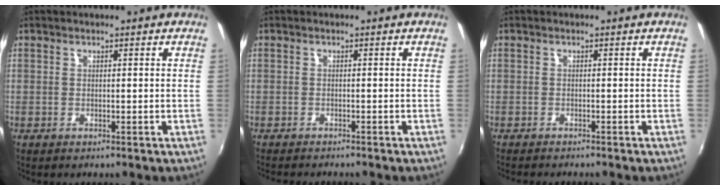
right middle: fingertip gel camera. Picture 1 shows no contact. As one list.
[{"total": 3.3, "force": [-3.0, 0.3, 1.1], "torque": [-0.029, -0.015, -0.051]}, {"total": 2.3, "force": [-2.2, 0.1, 0.8], "torque": [-0.023, -0.014, -0.038]}]